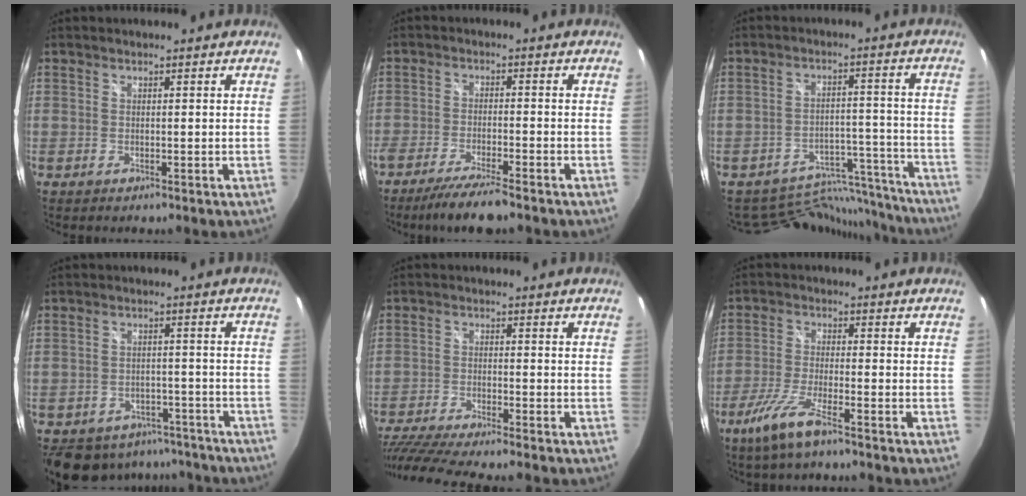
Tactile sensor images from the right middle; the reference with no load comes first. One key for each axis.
{"total": 7.9, "fx": -6.5, "fy": 0.3, "fz": 4.4, "tx": -0.094, "ty": -0.018, "tz": -0.111}
{"total": 15.7, "fx": -14.9, "fy": 4.6, "fz": 1.7, "tx": -0.027, "ty": 0.042, "tz": -0.198}
{"total": 14.5, "fx": -11.2, "fy": 7.9, "fz": 4.6, "tx": -0.111, "ty": 0.022, "tz": -0.134}
{"total": 13.6, "fx": -11.7, "fy": 0.3, "fz": 6.9, "tx": -0.154, "ty": -0.040, "tz": -0.200}
{"total": 7.9, "fx": -5.5, "fy": 0.8, "fz": 5.7, "tx": -0.134, "ty": -0.011, "tz": -0.106}